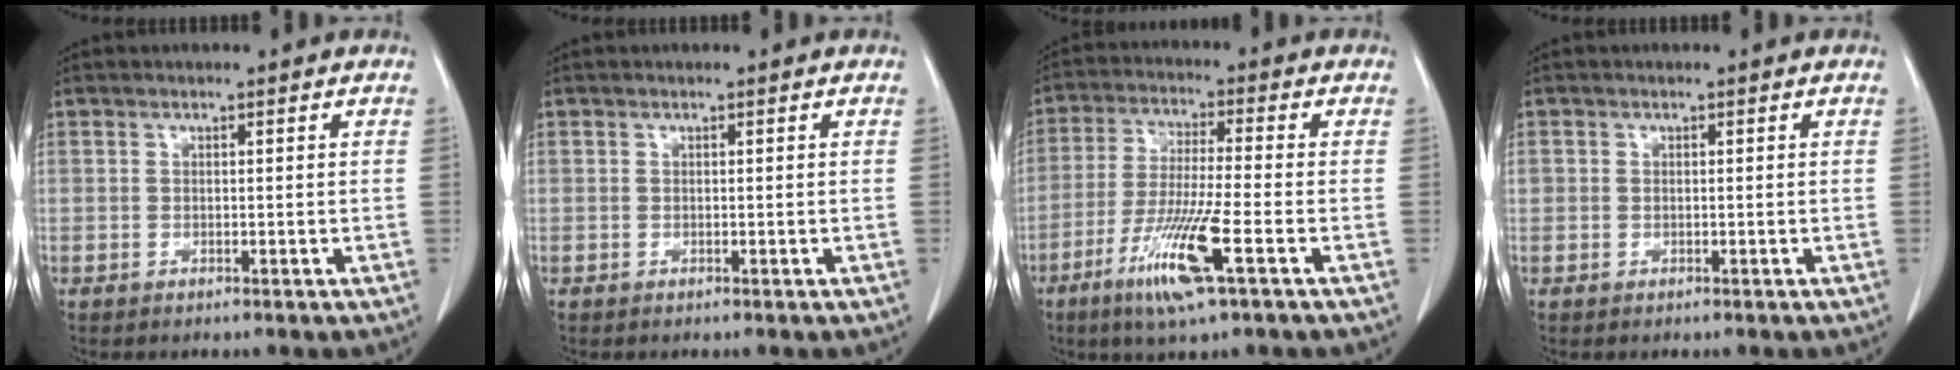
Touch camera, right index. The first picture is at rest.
{"total": 0.0}
{"total": 11.3, "force": [-5.2, 0.0, 10.1], "torque": [-0.202, -0.023, -0.098]}
{"total": 0.6, "force": [0.1, 0.6, 0.1], "torque": [0.006, 0.008, 0.004]}